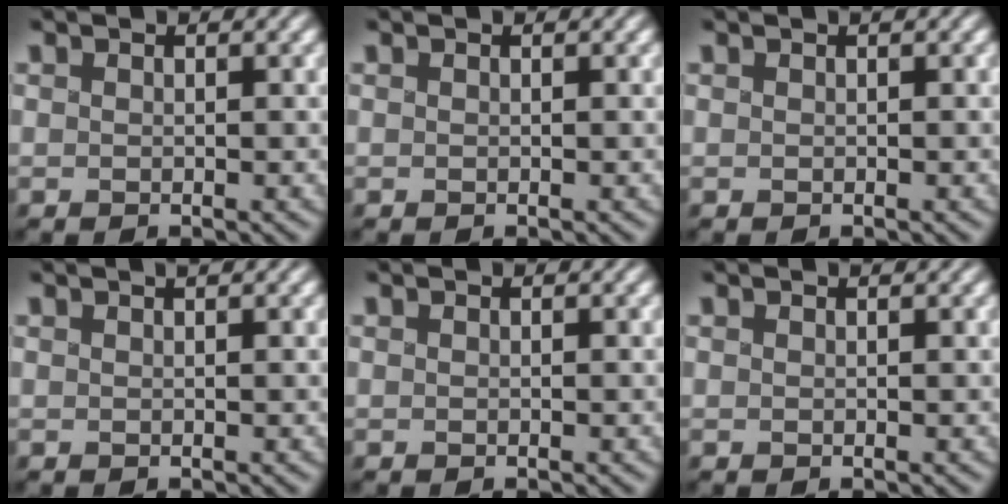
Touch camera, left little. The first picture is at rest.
{"total": 0.0}
{"total": 0.6, "force": [0.4, 0.2, 0.5], "torque": [-0.005, -0.001, 0.002]}
{"total": 1.4, "force": [0.9, 0.5, 1.0], "torque": [0.000, 0.009, -0.002]}
{"total": 0.0}
{"total": 0.8, "force": [0.6, 0.3, 0.4], "torque": [0.004, 0.003, -0.004]}